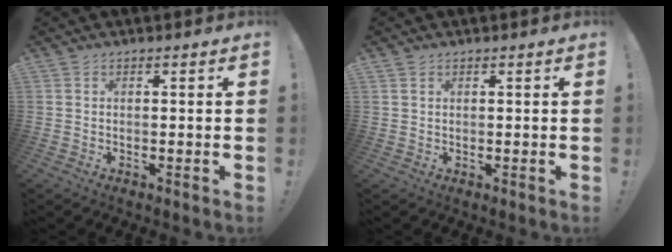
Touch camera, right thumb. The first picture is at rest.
{"total": 0.9, "force": [0.6, 0.6, 0.3], "torque": [-0.003, 0.000, 0.011]}